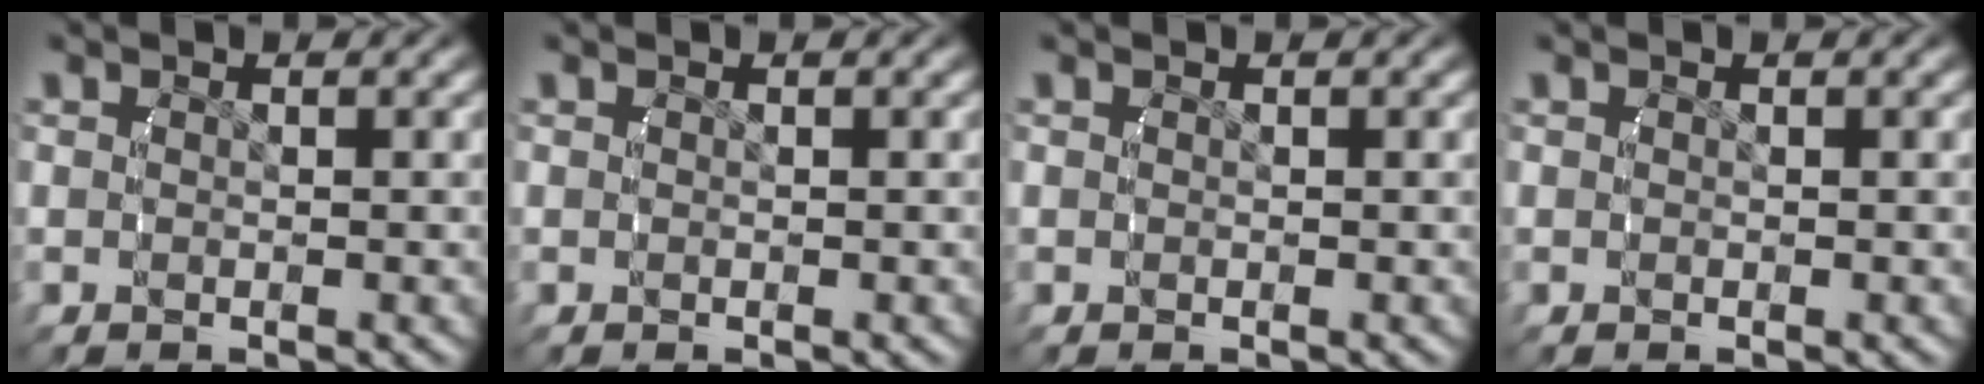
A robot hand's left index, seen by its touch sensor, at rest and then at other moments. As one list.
[{"total": 0.0}, {"total": 0.0}, {"total": 0.0}]